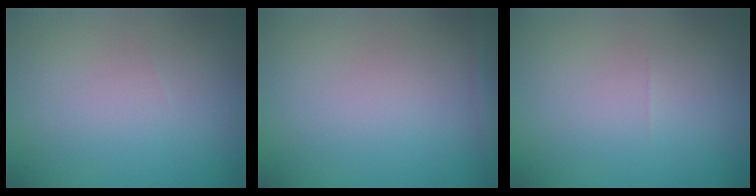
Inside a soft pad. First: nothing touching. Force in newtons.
{"total": 0.8, "press": 0.8, "slide": 0.0}
{"total": 0.0}